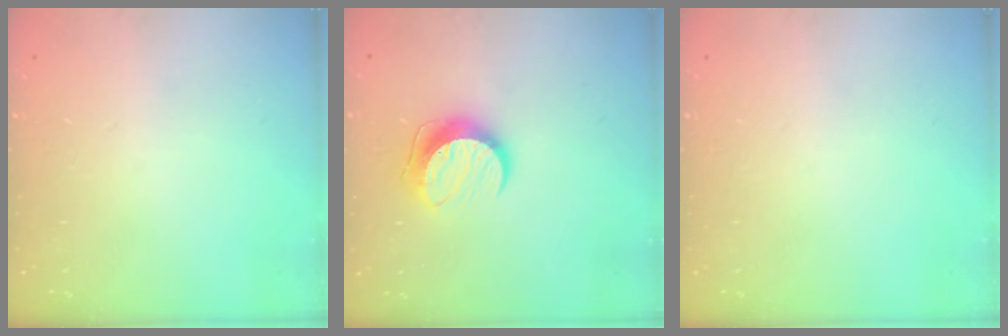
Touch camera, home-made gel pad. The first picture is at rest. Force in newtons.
{"total": 9.9, "press": 9.9, "slide": 0.2}
{"total": 0.0}